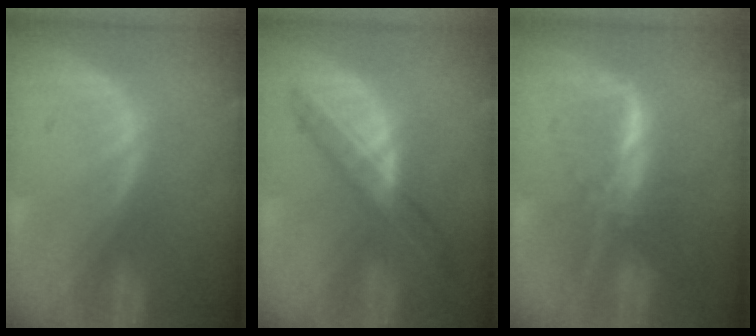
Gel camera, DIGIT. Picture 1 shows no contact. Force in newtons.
{"total": 6.3, "press": 6.2, "slide": 1.2}
{"total": 8.2, "press": 6.8, "slide": 4.5}